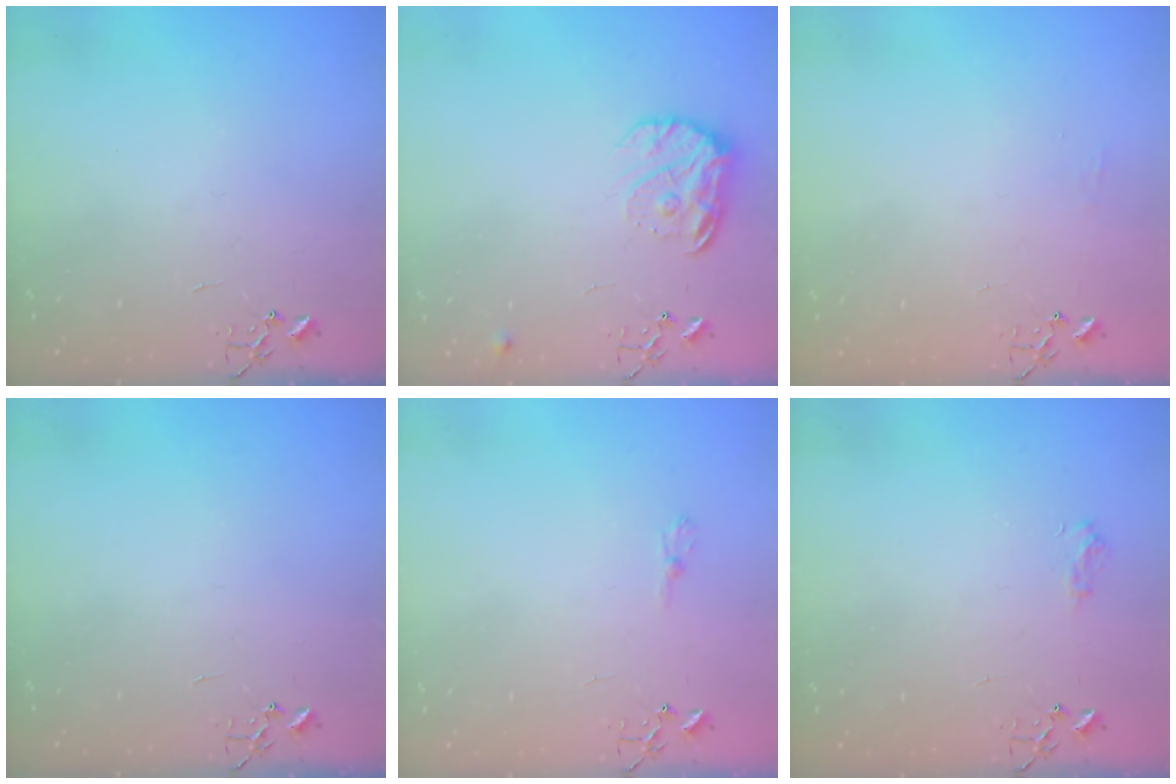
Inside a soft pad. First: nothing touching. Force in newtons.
{"total": 12.7, "press": 12.6, "slide": 0.7}
{"total": 4.6, "press": 4.6, "slide": 0.7}
{"total": 0.0}
{"total": 4.8, "press": 4.8, "slide": 0.5}
{"total": 6.6, "press": 6.6, "slide": 0.8}